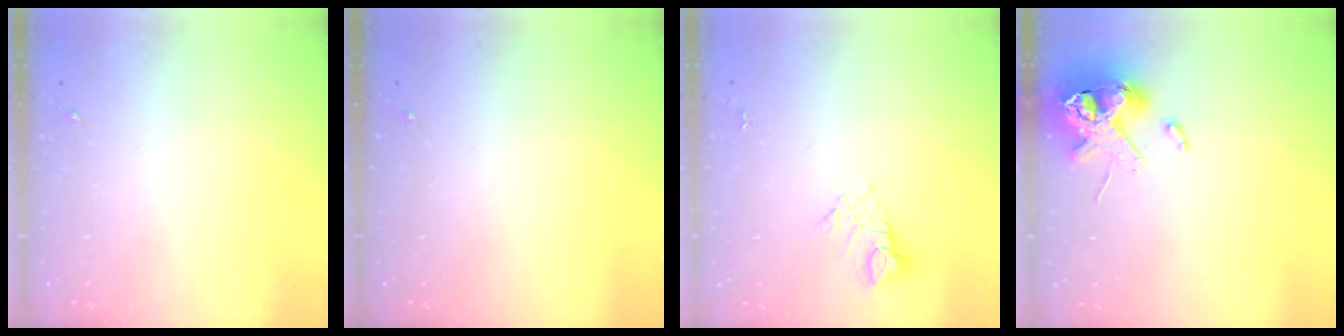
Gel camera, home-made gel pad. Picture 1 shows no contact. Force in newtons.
{"total": 0.0}
{"total": 3.7, "press": 3.7, "slide": 0.2}
{"total": 12.3, "press": 12.1, "slide": 1.9}